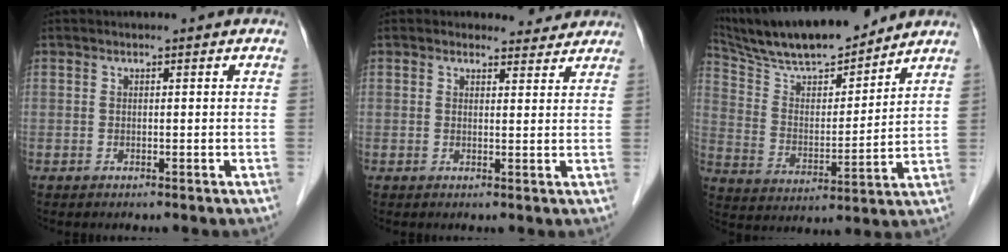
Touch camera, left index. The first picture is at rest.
{"total": 3.0, "force": [2.7, 1.1, -0.4], "torque": [0.005, -0.002, 0.027]}
{"total": 16.7, "force": [15.0, 2.6, 7.0], "torque": [-0.132, 0.007, 0.267]}